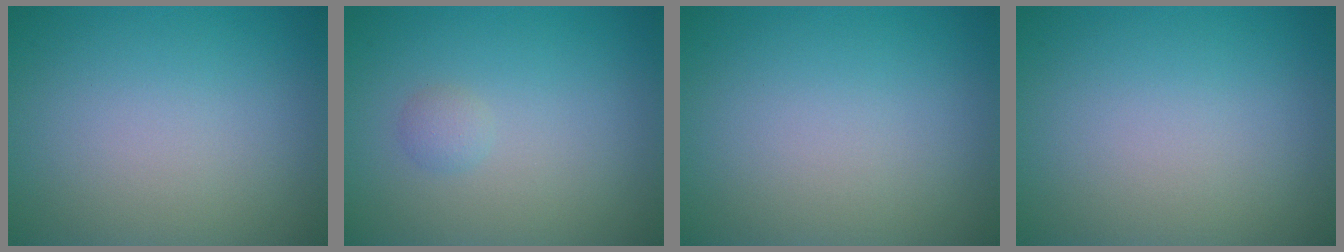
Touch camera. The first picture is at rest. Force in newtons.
{"total": 0.9, "press": 0.9, "slide": 0.0}
{"total": 0.0}
{"total": 0.0}